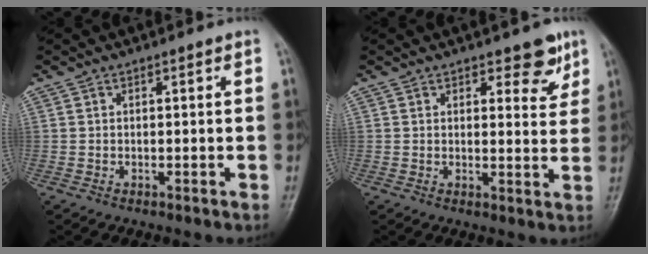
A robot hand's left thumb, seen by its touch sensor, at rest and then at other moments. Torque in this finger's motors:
{"motor_torque": [-0.12, -0.10, 0.23, -0.04, 0.02]}